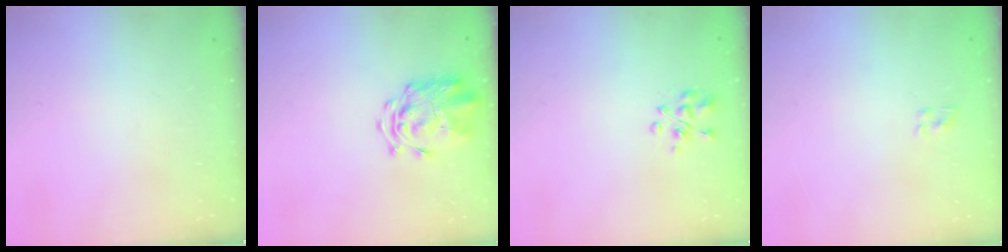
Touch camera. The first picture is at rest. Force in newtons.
{"total": 3.1, "press": 3.0, "slide": 1.0}
{"total": 3.8, "press": 3.8, "slide": 0.6}
{"total": 1.2, "press": 1.0, "slide": 0.6}